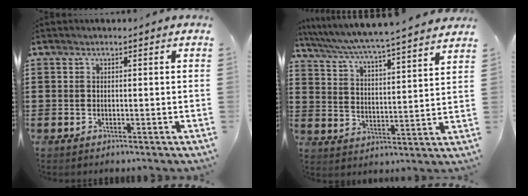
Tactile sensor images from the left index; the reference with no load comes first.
{"total": 4.5, "force": [4.2, -0.6, 1.5], "torque": [-0.051, -0.037, 0.064]}